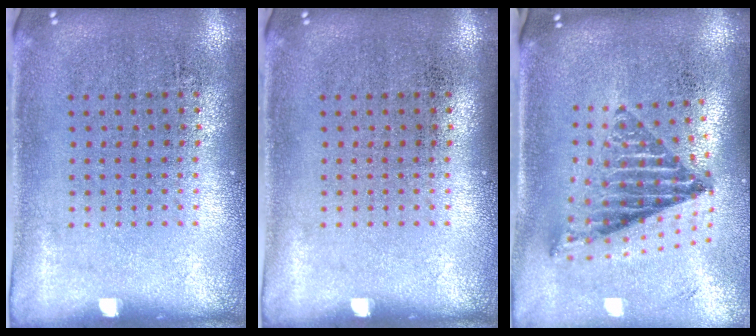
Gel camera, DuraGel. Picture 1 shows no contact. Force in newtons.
{"total": 0.0}
{"total": 1.5, "press": 1.3, "slide": 0.9}